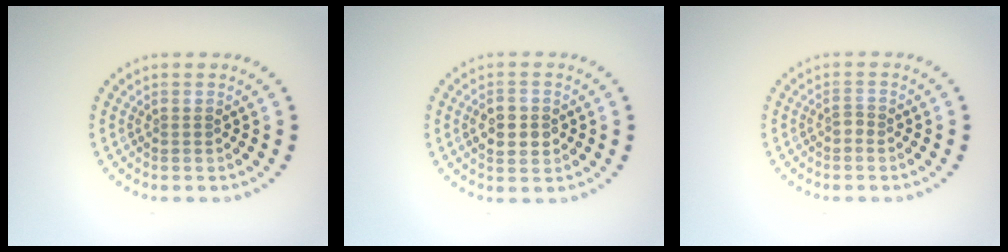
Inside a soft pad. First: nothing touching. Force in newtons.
{"total": 3.1, "press": 3.1, "slide": 0.2}
{"total": 0.8, "press": 0.5, "slide": 0.7}